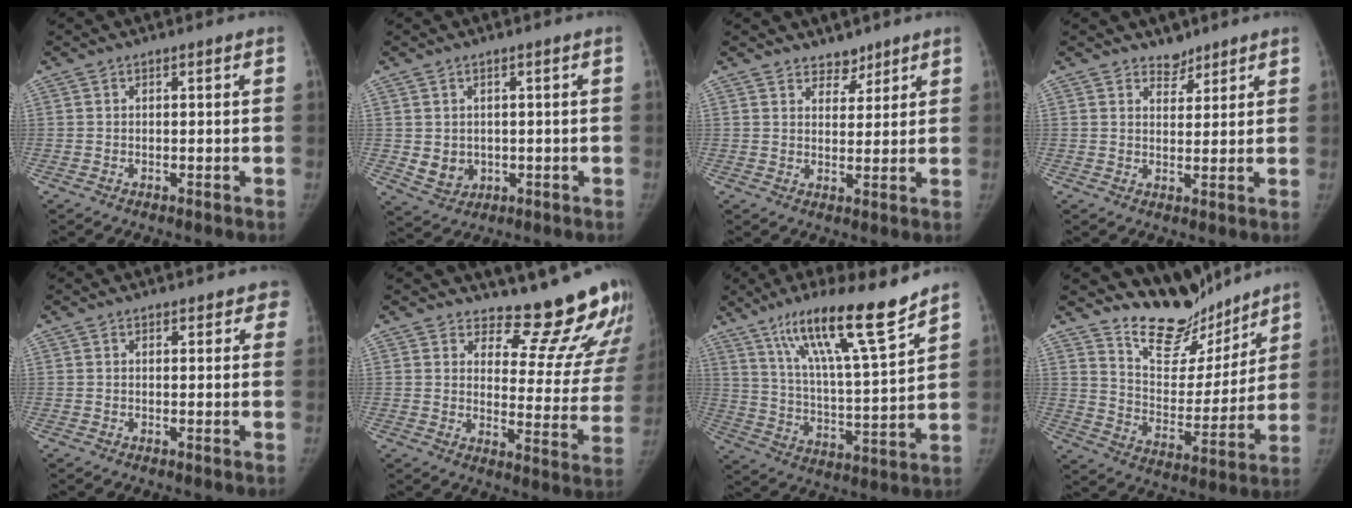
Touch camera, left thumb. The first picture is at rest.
{"total": 4.5, "force": [-0.2, 4.0, 2.0], "torque": [-0.017, -0.002, 0.012]}
{"total": 3.4, "force": [2.8, 1.9, 0.4], "torque": [0.022, -0.020, 0.043]}
{"total": 3.1, "force": [2.5, 1.7, 0.2], "torque": [0.022, -0.018, 0.037]}
{"total": 3.2, "force": [2.7, 1.7, 0.6], "torque": [0.033, -0.008, 0.015]}
{"total": 15.5, "force": [14.4, 4.0, 3.9], "torque": [0.001, -0.162, 0.167]}
{"total": 18.0, "force": [12.9, 1.7, 12.4], "torque": [-0.192, -0.070, 0.221]}
{"total": 15.5, "force": [13.9, 5.9, 3.5], "torque": [0.003, -0.111, 0.234]}